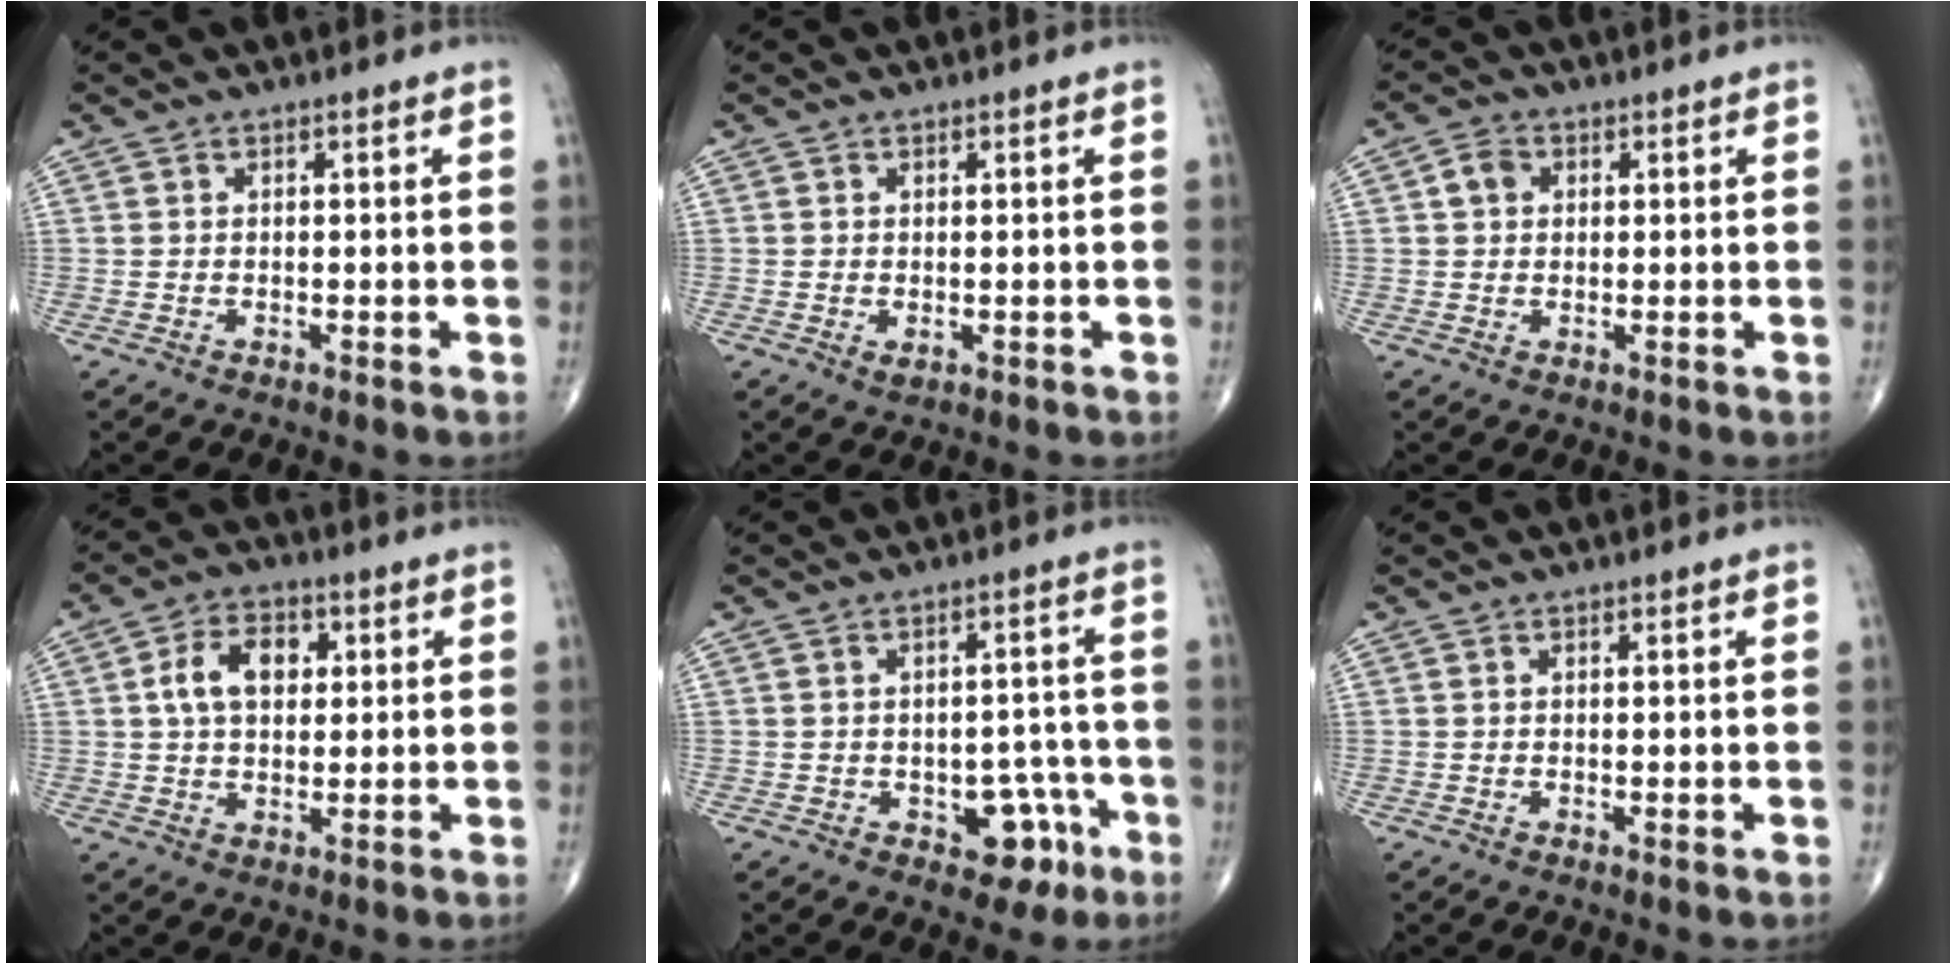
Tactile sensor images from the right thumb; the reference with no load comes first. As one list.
[{"total": 1.2, "force": [-0.3, 0.7, 0.9], "torque": [-0.011, -0.003, -0.002]}, {"total": 3.2, "force": [0.8, 2.6, 1.7], "torque": [-0.019, 0.004, 0.011]}, {"total": 8.6, "force": [1.8, 5.7, 6.2], "torque": [-0.089, 0.010, 0.026]}, {"total": 7.3, "force": [-3.3, 4.7, 4.5], "torque": [-0.017, 0.031, -0.037]}, {"total": 0.0}]